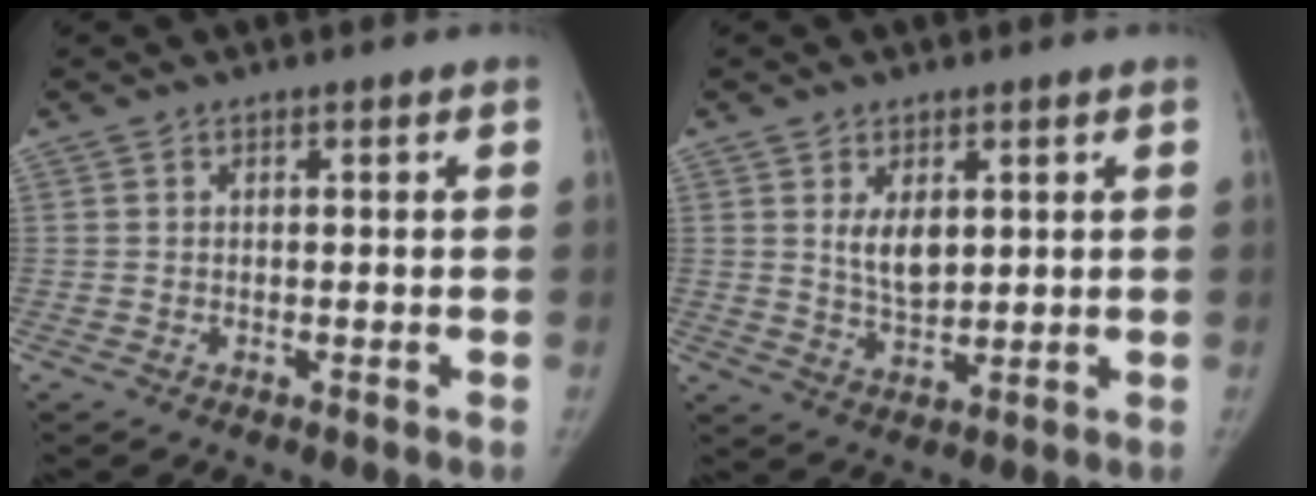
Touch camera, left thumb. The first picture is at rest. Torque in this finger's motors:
{"motor_torque": [0.00, 0.09, 0.08, 0.11, 0.01]}